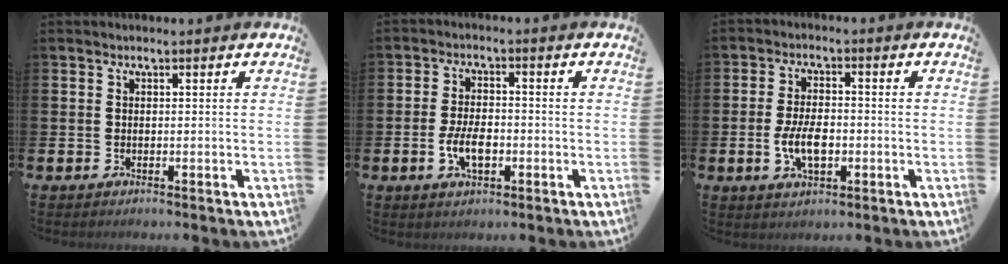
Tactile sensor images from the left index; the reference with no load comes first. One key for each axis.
{"total": 4.5, "fx": -1.1, "fy": 2.3, "fz": 3.6, "tx": -0.061, "ty": 0.000, "tz": -0.024}
{"total": 5.3, "fx": -1.0, "fy": 2.8, "fz": 4.4, "tx": -0.075, "ty": 0.000, "tz": -0.021}